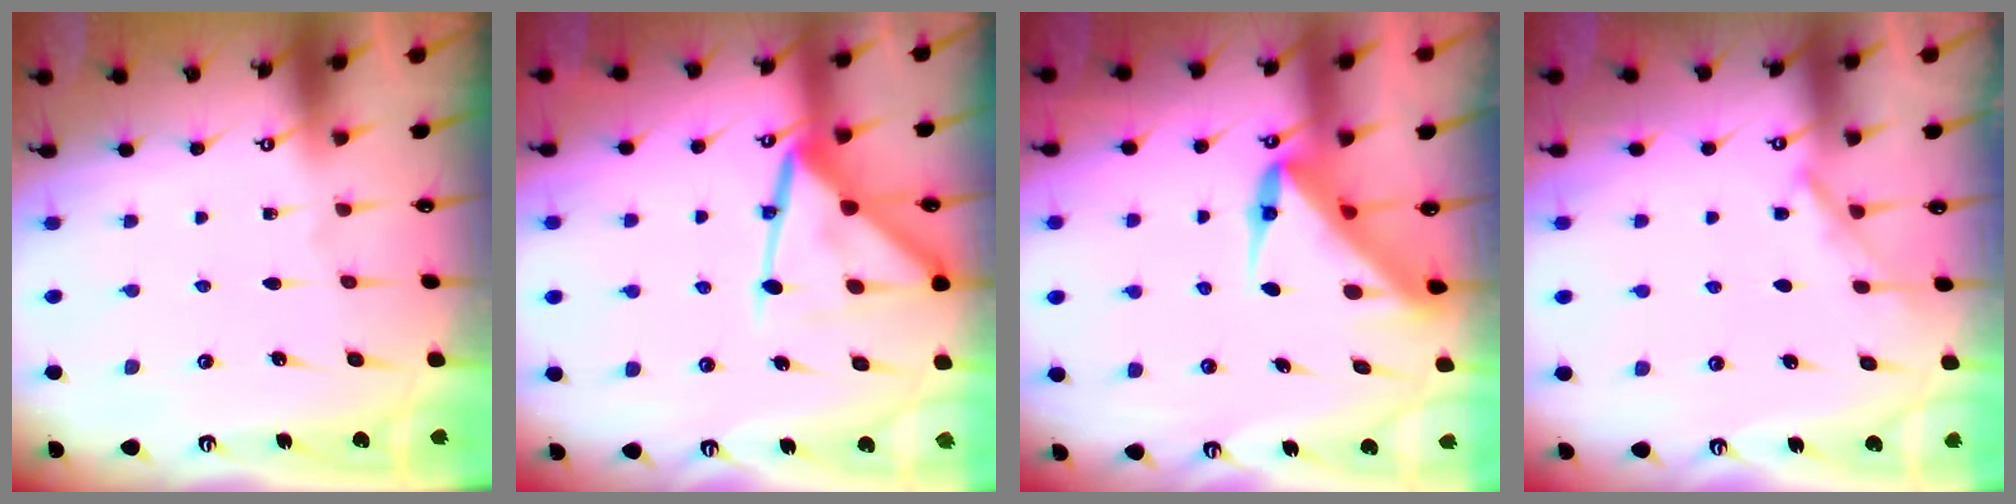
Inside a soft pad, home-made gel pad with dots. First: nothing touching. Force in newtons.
{"total": 12.3, "press": 12.3, "slide": 0.9}
{"total": 5.9, "press": 5.8, "slide": 0.5}
{"total": 4.2, "press": 4.2, "slide": 0.6}